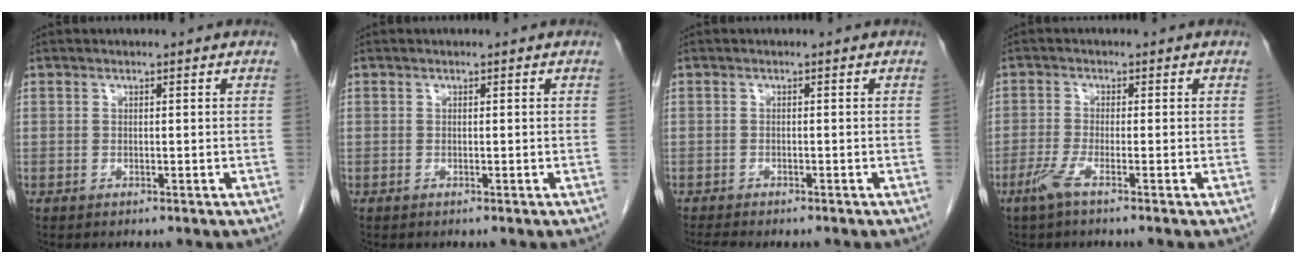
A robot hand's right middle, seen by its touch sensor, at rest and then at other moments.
{"total": 0.0}
{"total": 6.5, "force": [-5.5, 2.0, 2.7], "torque": [-0.041, -0.008, -0.074]}
{"total": 3.0, "force": [-1.9, -0.3, 2.3], "torque": [-0.054, -0.008, -0.047]}